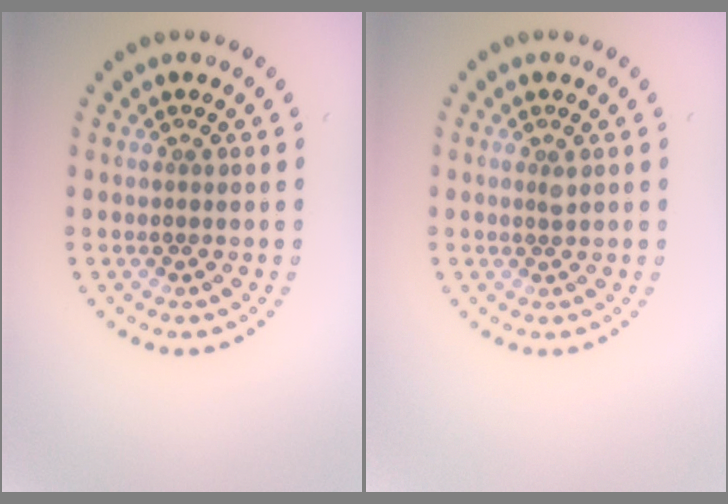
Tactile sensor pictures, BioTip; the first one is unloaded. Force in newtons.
{"total": 0.8, "press": 0.6, "slide": 0.5}